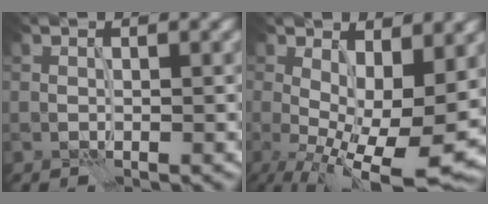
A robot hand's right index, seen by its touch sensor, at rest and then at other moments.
{"total": 10.7, "force": [-0.9, 4.5, 9.7], "torque": [-0.154, -0.016, -0.007]}